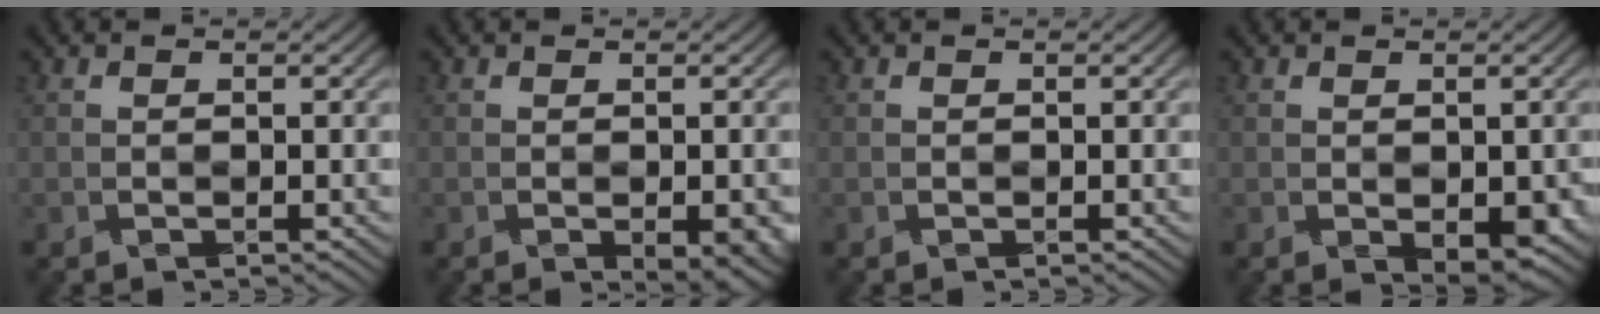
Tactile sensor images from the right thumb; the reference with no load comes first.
{"total": 3.8, "force": [-1.6, 1.8, 2.9], "torque": [-0.040, -0.018, -0.011]}
{"total": 0.0}
{"total": 3.1, "force": [-1.0, 1.6, 2.5], "torque": [-0.041, -0.012, -0.011]}